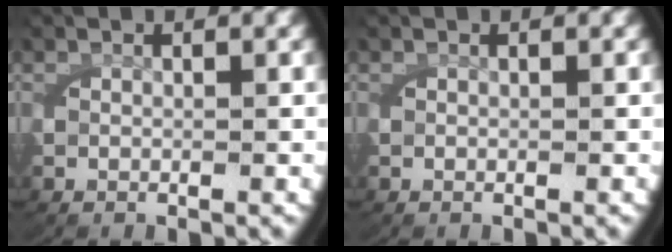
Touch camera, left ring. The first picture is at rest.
{"total": 0.0}